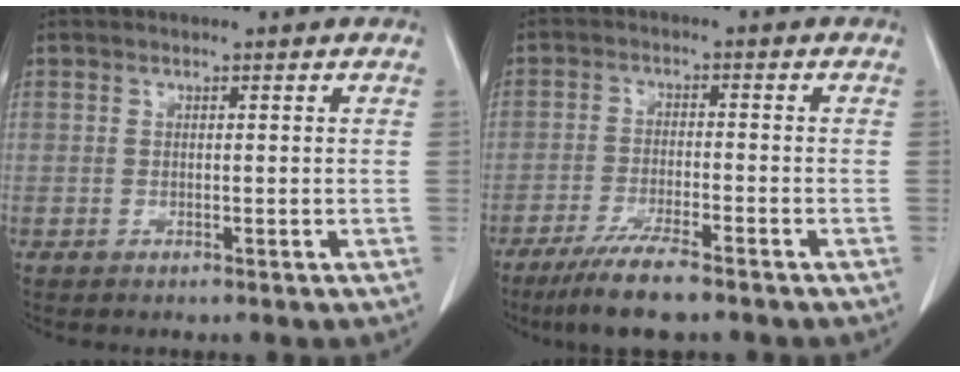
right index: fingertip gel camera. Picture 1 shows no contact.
{"total": 7.9, "force": [-6.0, 0.5, 5.1], "torque": [-0.091, -0.020, -0.101]}